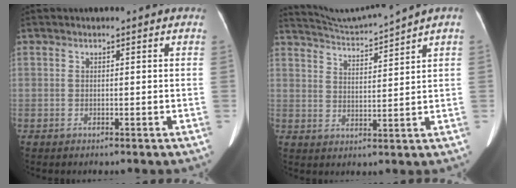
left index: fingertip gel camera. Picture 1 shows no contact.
{"total": 7.1, "force": [6.6, -2.4, 1.2], "torque": [-0.037, -0.006, 0.127]}